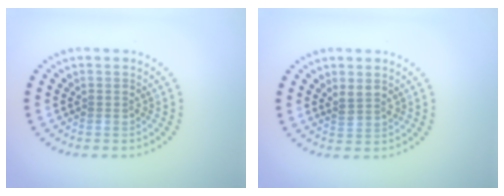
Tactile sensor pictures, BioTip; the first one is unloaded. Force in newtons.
{"total": 1.4, "press": 1.2, "slide": 0.7}